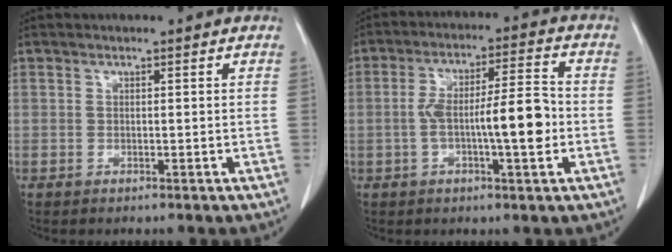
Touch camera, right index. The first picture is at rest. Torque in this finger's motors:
{"motor_torque": [1.58, -0.44, 0.73, 0.13]}